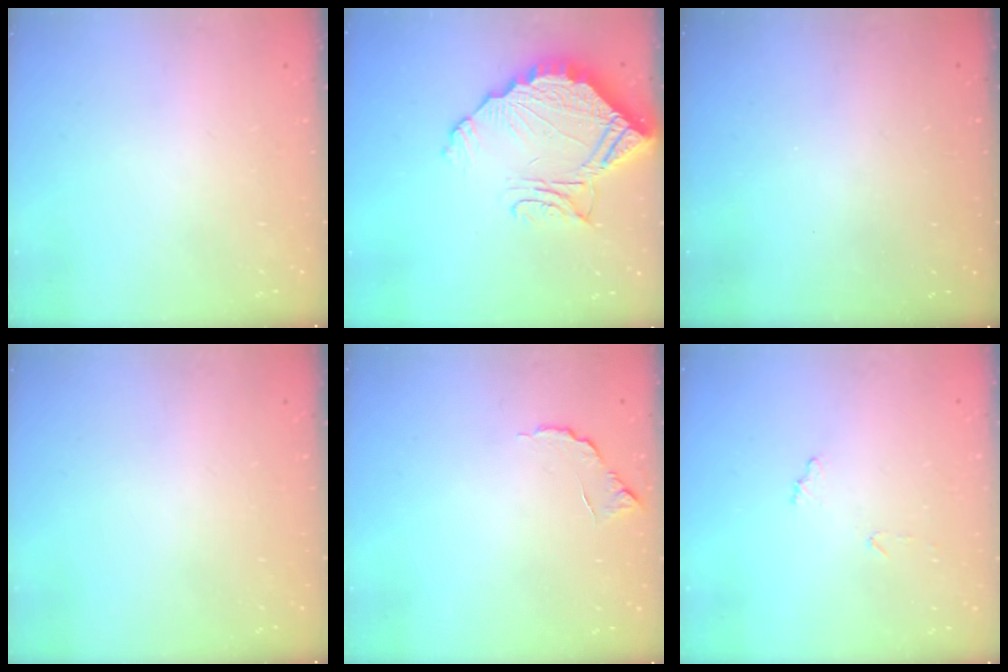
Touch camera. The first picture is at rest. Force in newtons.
{"total": 14.2, "press": 14.1, "slide": 1.7}
{"total": 3.1, "press": 3.1, "slide": 0.1}
{"total": 0.0}
{"total": 6.5, "press": 6.5, "slide": 0.5}
{"total": 6.2, "press": 6.2, "slide": 0.3}